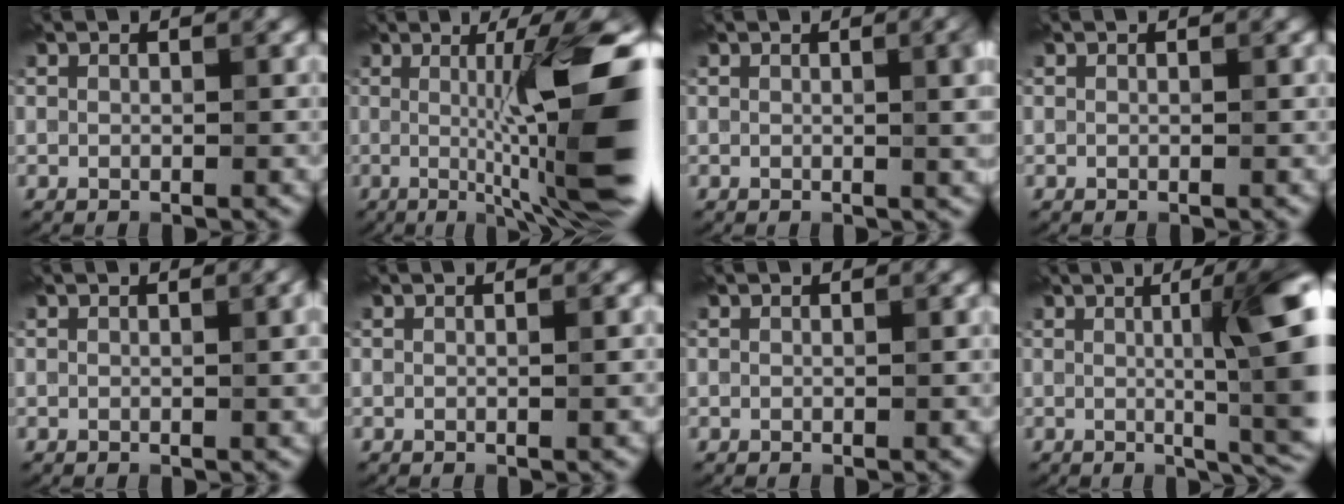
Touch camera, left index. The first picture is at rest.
{"total": 12.8, "force": [-0.2, 2.0, 12.6], "torque": [-0.151, -0.003, -0.001]}
{"total": 4.6, "force": [0.5, 1.7, 4.3], "torque": [-0.038, 0.007, 0.004]}
{"total": 0.0}
{"total": 2.1, "force": [0.2, 0.6, 2.0], "torque": [-0.016, 0.005, 0.000]}
{"total": 0.9, "force": [0.0, 0.2, 0.9], "torque": [-0.007, 0.002, -0.002]}
{"total": 0.0}
{"total": 10.0, "force": [0.8, 2.1, 9.7], "torque": [-0.101, 0.009, 0.011]}